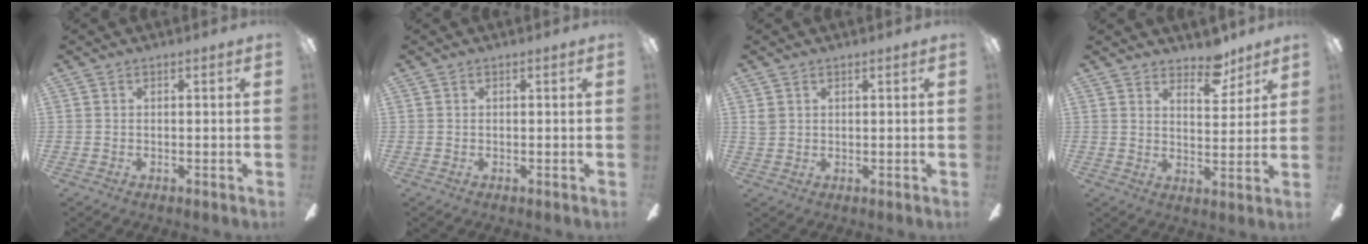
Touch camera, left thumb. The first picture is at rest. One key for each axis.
{"total": 0.0}
{"total": 2.0, "fx": 1.2, "fy": 1.5, "fz": 0.7, "tx": -0.007, "ty": 0.000, "tz": 0.020}
{"total": 8.0, "fx": 6.5, "fy": 3.5, "fz": 3.2, "tx": -0.025, "ty": -0.038, "tz": 0.111}